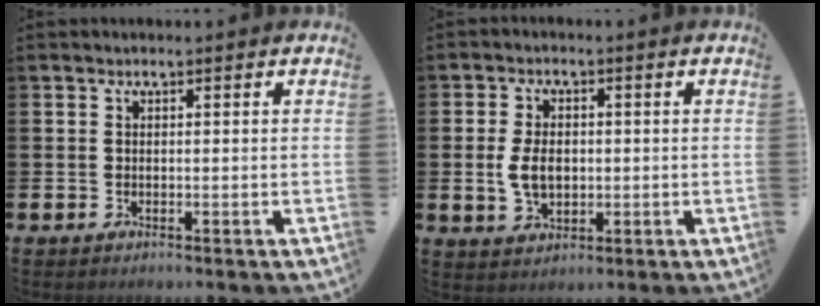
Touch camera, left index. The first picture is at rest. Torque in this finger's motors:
{"motor_torque": [1.22, 0.00, 0.49, 0.19]}